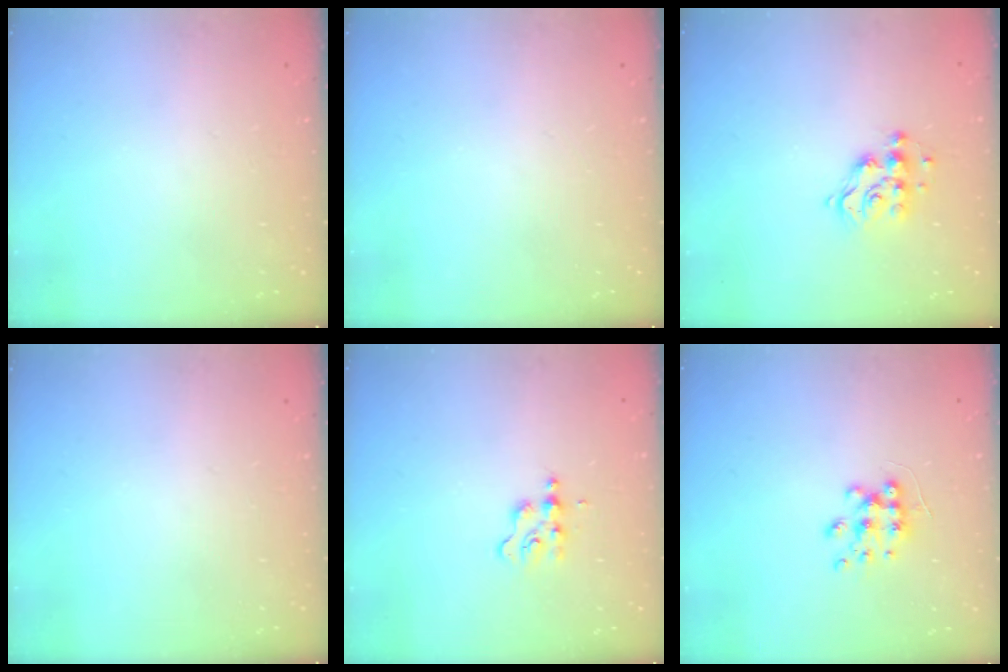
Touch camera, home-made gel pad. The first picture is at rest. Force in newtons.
{"total": 0.0}
{"total": 10.3, "press": 10.3, "slide": 0.4}
{"total": 0.0}
{"total": 2.4, "press": 2.4, "slide": 0.3}
{"total": 7.6, "press": 7.5, "slide": 0.8}